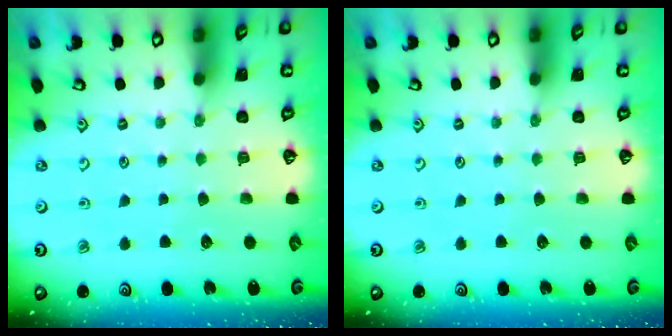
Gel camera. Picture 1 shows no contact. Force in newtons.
{"total": 0.0}